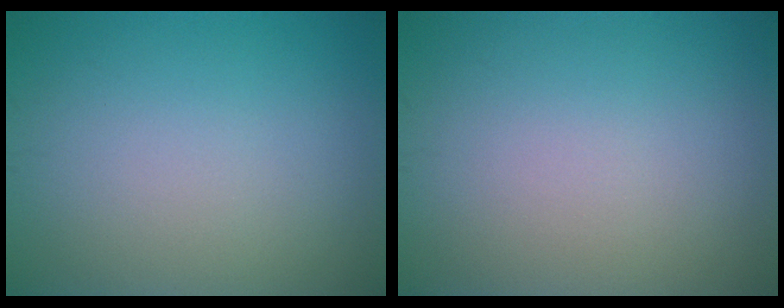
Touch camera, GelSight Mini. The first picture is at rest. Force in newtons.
{"total": 0.0}